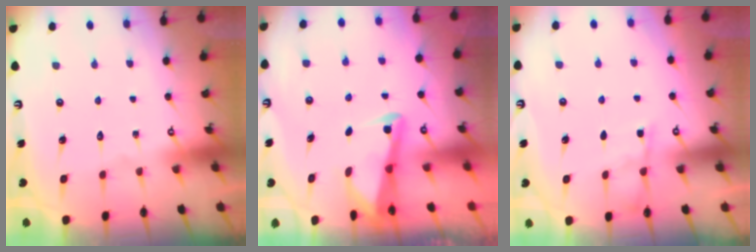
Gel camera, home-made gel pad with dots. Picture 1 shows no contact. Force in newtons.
{"total": 2.8, "press": 2.8, "slide": 0.4}
{"total": 4.3, "press": 4.2, "slide": 0.7}